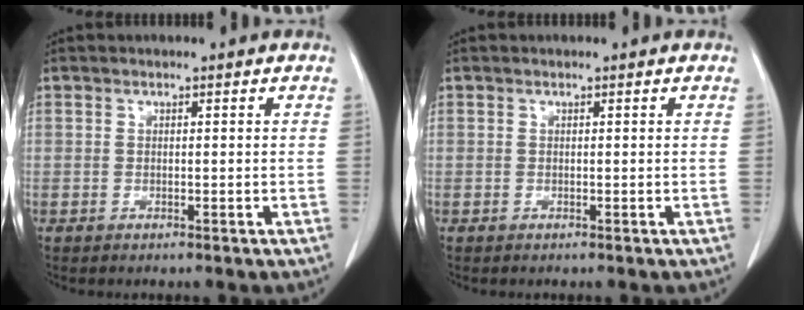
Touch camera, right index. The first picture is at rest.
{"total": 0.0}